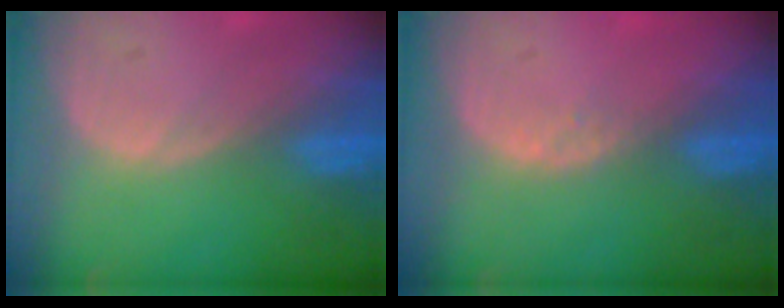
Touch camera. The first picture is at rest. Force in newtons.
{"total": 1.1, "press": 0.8, "slide": 0.7}